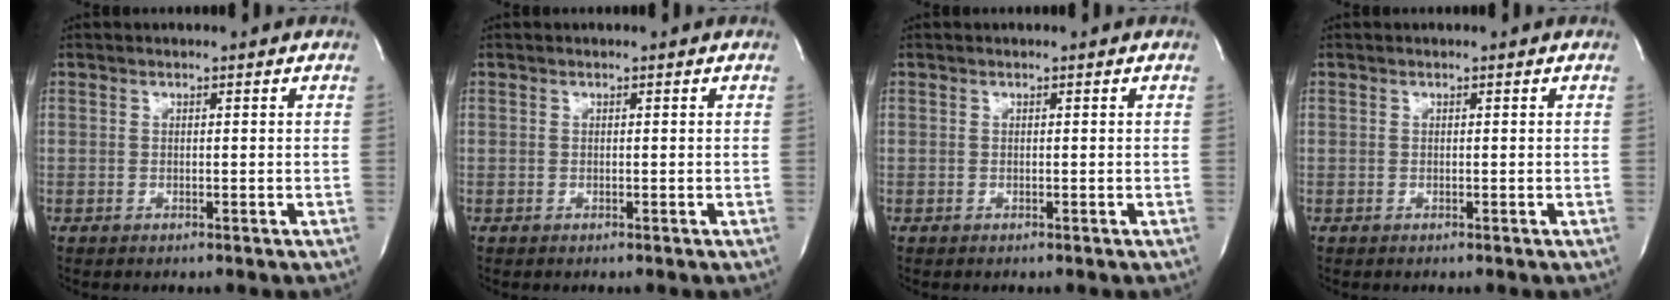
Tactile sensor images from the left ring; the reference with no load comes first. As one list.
[{"total": 0.0}, {"total": 0.0}, {"total": 0.0}]